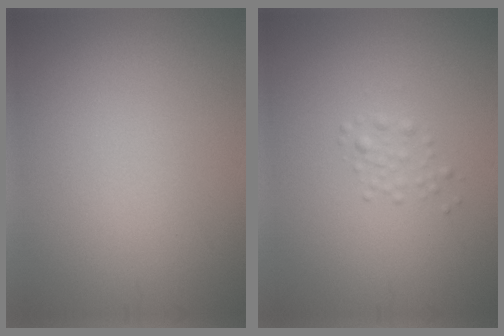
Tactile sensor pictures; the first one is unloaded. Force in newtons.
{"total": 1.1, "press": 1.1, "slide": 0.0}